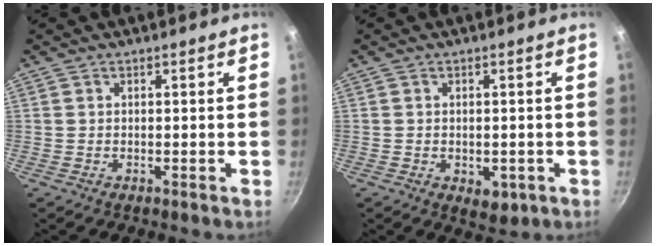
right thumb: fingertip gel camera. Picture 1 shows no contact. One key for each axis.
{"total": 4.4, "fx": -1.3, "fy": 2.8, "fz": 3.1, "tx": -0.030, "ty": 0.000, "tz": -0.011}